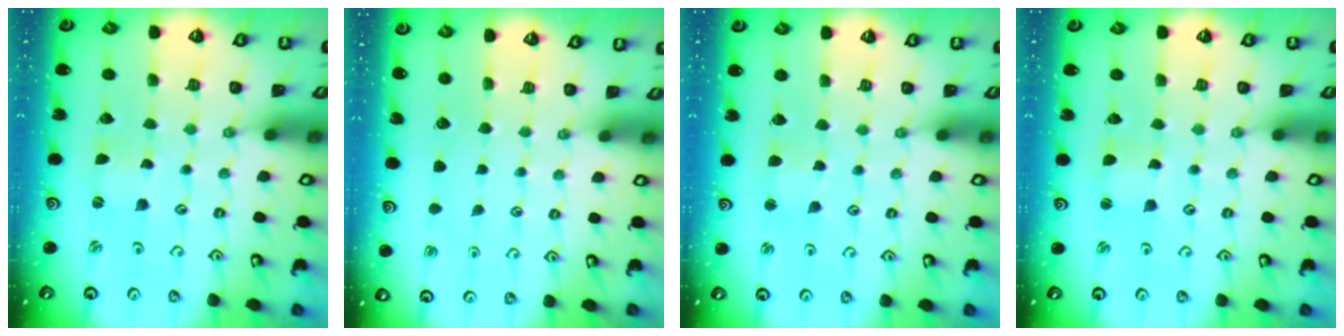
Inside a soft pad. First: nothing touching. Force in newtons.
{"total": 0.0}
{"total": 2.9, "press": 2.9, "slide": 0.3}
{"total": 1.1, "press": 1.1, "slide": 0.1}